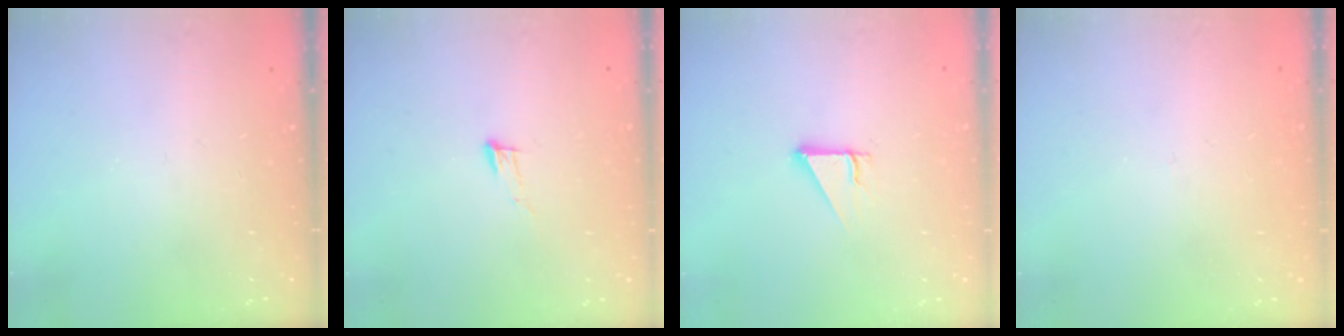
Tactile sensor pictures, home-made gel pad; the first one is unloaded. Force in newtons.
{"total": 6.3, "press": 6.2, "slide": 1.0}
{"total": 2.5, "press": 2.5, "slide": 0.2}
{"total": 2.7, "press": 2.7, "slide": 0.3}